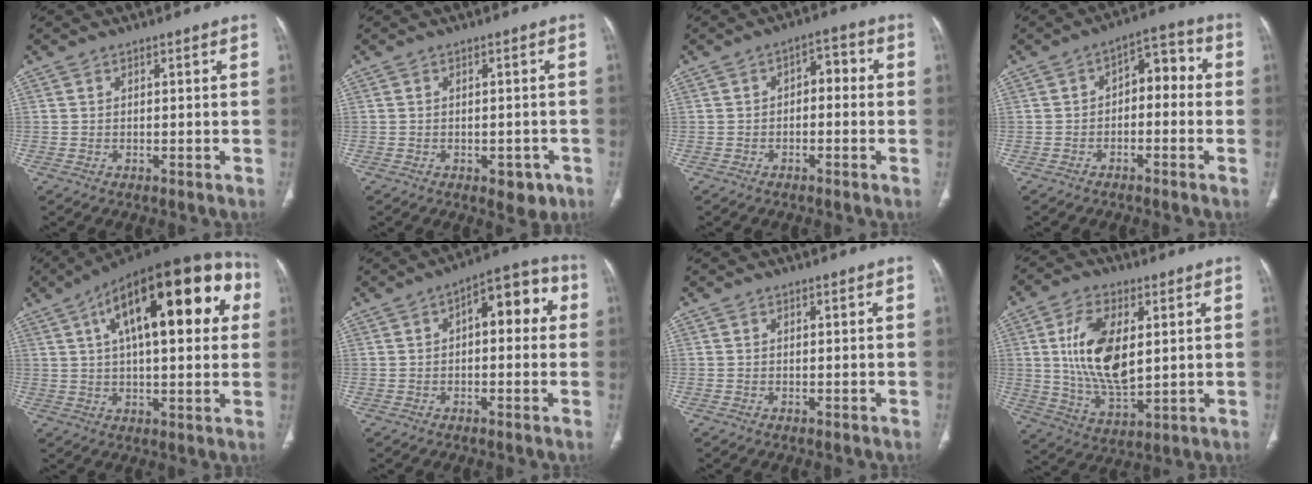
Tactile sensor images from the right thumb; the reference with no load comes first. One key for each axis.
{"total": 4.0, "fx": -1.9, "fy": 2.4, "fz": 2.6, "tx": -0.014, "ty": 0.008, "tz": -0.018}
{"total": 4.4, "fx": -0.4, "fy": 2.7, "fz": 3.5, "tx": -0.035, "ty": 0.027, "tz": -0.016}
{"total": 7.0, "fx": -0.7, "fy": 4.3, "fz": 5.5, "tx": -0.050, "ty": 0.042, "tz": -0.023}
{"total": 27.6, "fx": 8.4, "fy": 11.1, "fz": 23.8, "tx": -0.333, "ty": 0.033, "tz": 0.117}
{"total": 10.4, "fx": 1.7, "fy": 5.2, "fz": 8.9, "tx": -0.086, "ty": 0.036, "tz": 0.014}
{"total": 0.0}
{"total": 15.1, "fx": 2.8, "fy": 7.8, "fz": 12.7, "tx": -0.230, "ty": -0.018, "tz": 0.059}